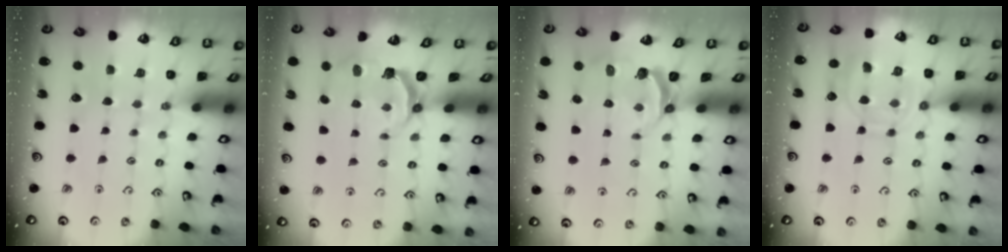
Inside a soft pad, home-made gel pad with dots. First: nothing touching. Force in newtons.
{"total": 4.8, "press": 3.2, "slide": 3.6}
{"total": 4.7, "press": 3.7, "slide": 2.8}
{"total": 11.8, "press": 11.7, "slide": 1.1}